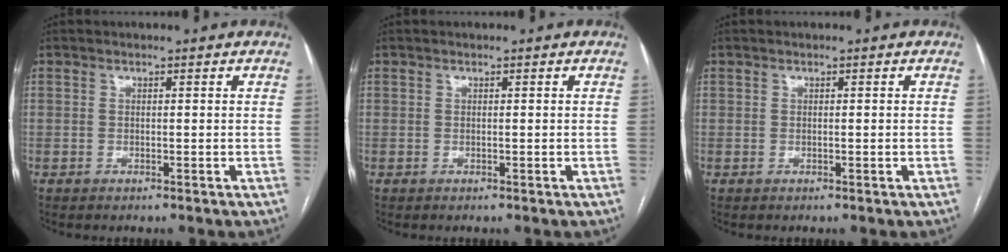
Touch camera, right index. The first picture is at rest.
{"total": 0.0}
{"total": 0.0}